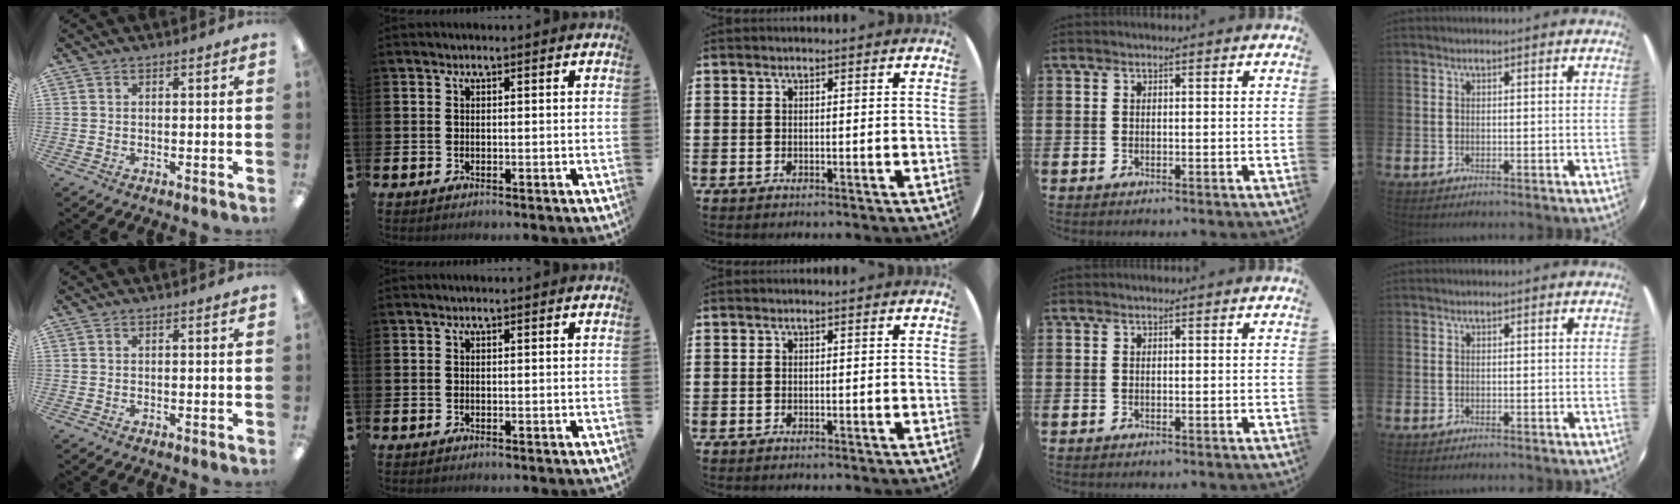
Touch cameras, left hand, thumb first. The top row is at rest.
{}